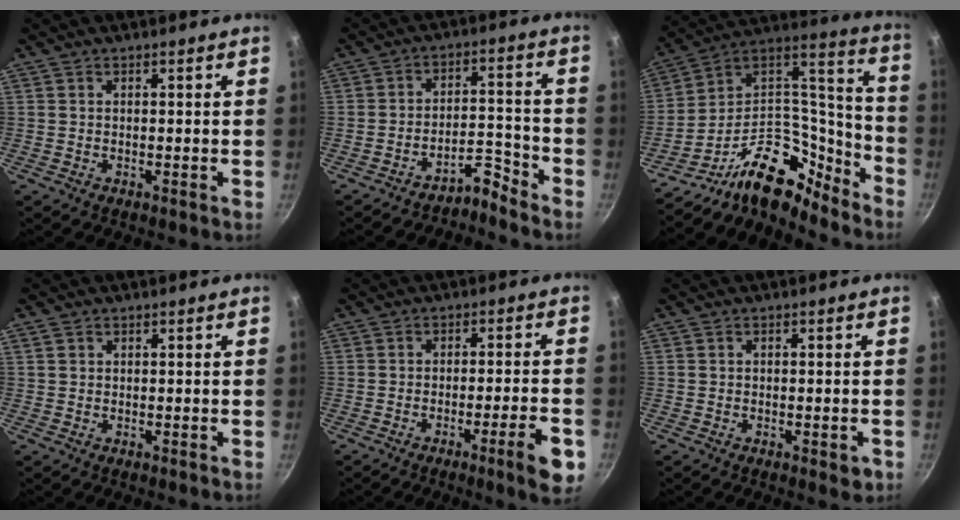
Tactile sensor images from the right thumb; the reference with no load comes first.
{"total": 5.4, "force": [-5.0, 1.2, 1.5], "torque": [-0.006, 0.059, -0.092]}
{"total": 20.1, "force": [-15.0, 9.5, 9.4], "torque": [-0.074, 0.131, -0.264]}
{"total": 1.5, "force": [0.8, 1.1, 0.7], "torque": [-0.011, 0.002, 0.016]}
{"total": 7.8, "force": [-3.5, 0.8, 6.9], "torque": [-0.088, 0.017, -0.047]}
{"total": 2.4, "force": [-0.9, 1.2, 1.9], "torque": [-0.024, -0.002, -0.013]}